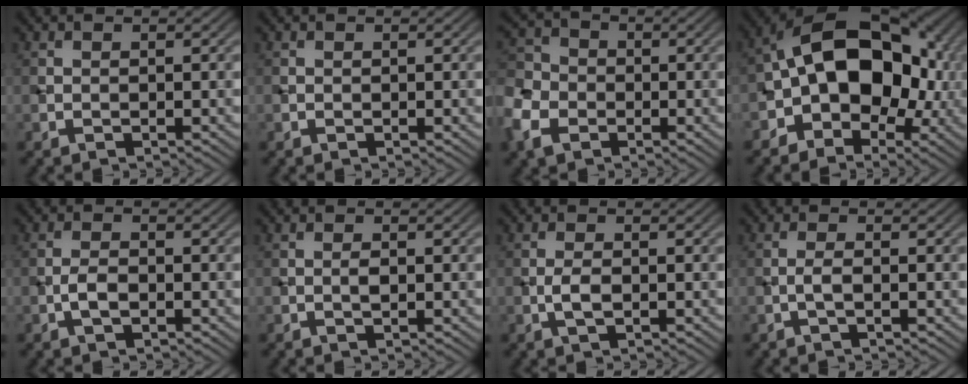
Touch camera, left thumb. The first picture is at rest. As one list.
[{"total": 0.0}, {"total": 7.5, "force": [-3.6, 5.5, 3.7], "torque": [-0.108, -0.008, -0.090]}, {"total": 14.4, "force": [-1.6, 9.7, 10.5], "torque": [-0.144, 0.021, -0.044]}, {"total": 2.3, "force": [-0.9, 1.1, 1.8], "torque": [-0.035, 0.004, -0.021]}, {"total": 1.0, "force": [-0.1, 0.3, 0.9], "torque": [-0.016, 0.001, -0.002]}, {"total": 2.1, "force": [-0.5, 0.8, 1.8], "torque": [-0.039, 0.002, -0.012]}, {"total": 1.5, "force": [-0.5, 0.3, 1.4], "torque": [-0.029, 0.007, -0.012]}]